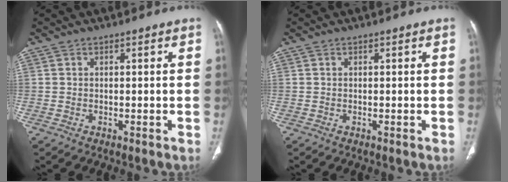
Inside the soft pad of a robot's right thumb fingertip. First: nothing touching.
{"total": 0.0}